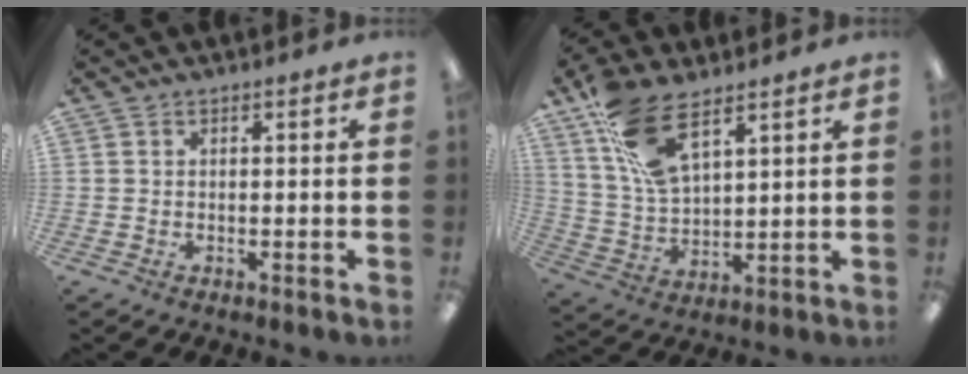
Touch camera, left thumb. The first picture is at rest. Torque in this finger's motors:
{"motor_torque": [0.19, 0.50, 1.84, -0.90, 0.15]}